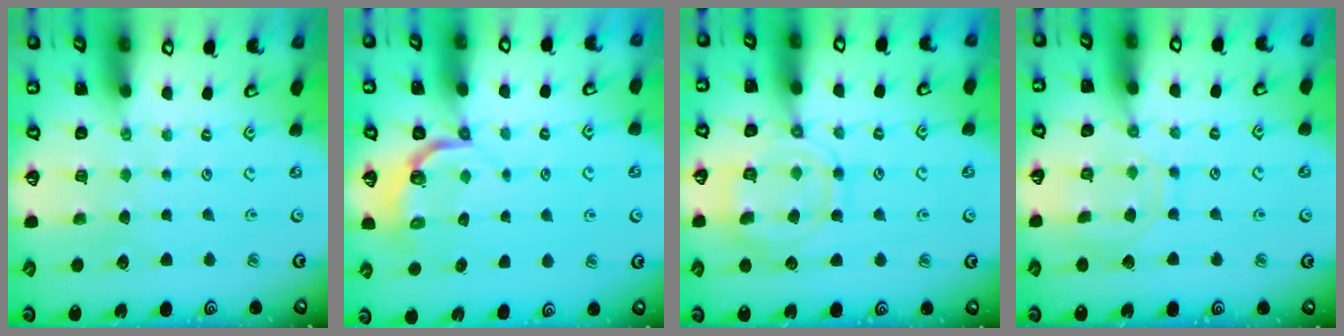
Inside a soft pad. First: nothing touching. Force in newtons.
{"total": 3.9, "press": 2.5, "slide": 3.0}
{"total": 11.8, "press": 11.8, "slide": 1.3}
{"total": 9.9, "press": 9.9, "slide": 0.6}